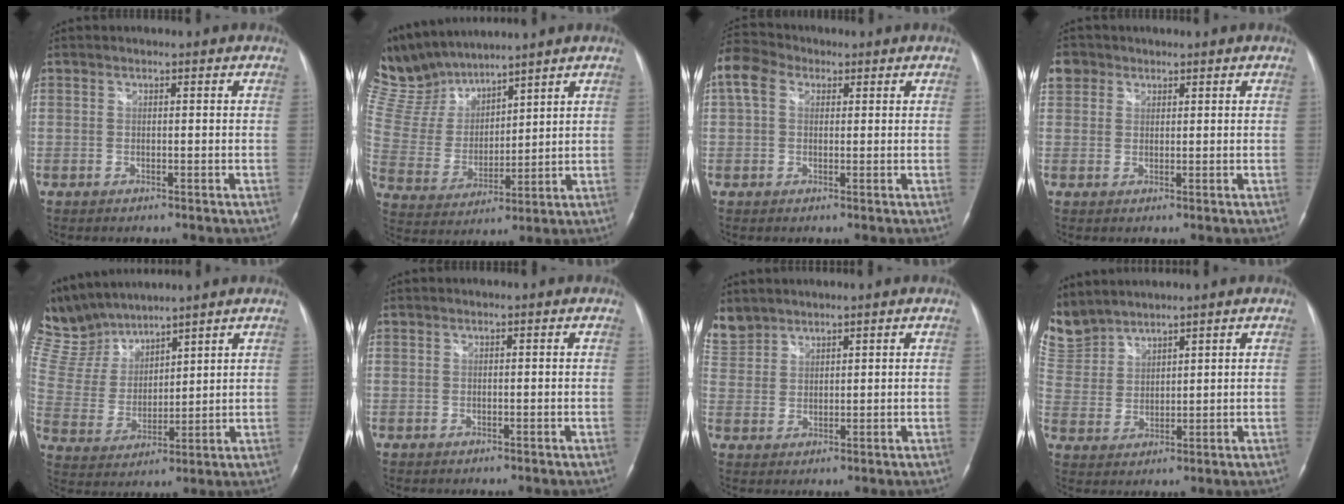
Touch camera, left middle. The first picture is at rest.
{"total": 12.3, "force": [11.6, 2.8, 3.0], "torque": [-0.083, 0.015, 0.247]}
{"total": 10.1, "force": [4.1, 7.2, 5.7], "torque": [-0.148, 0.052, 0.073]}
{"total": 3.6, "force": [2.0, 3.0, 0.7], "torque": [-0.016, 0.016, 0.038]}
{"total": 11.6, "force": [10.9, 2.7, 2.7], "torque": [-0.079, 0.017, 0.233]}
{"total": 0.0}
{"total": 5.2, "force": [4.6, 2.5, 0.2], "torque": [-0.007, 0.012, 0.102]}
{"total": 8.4, "force": [7.9, 2.8, 0.4], "torque": [-0.024, 0.011, 0.178]}